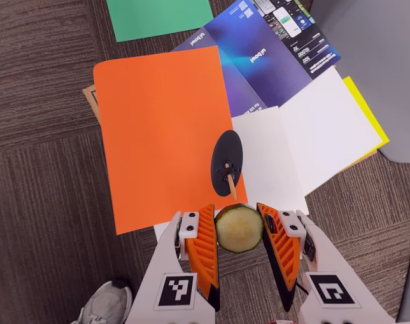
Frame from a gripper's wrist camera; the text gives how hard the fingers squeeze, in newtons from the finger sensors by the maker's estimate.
{"total": 11.0, "left": 11.3, "right": 10.6}